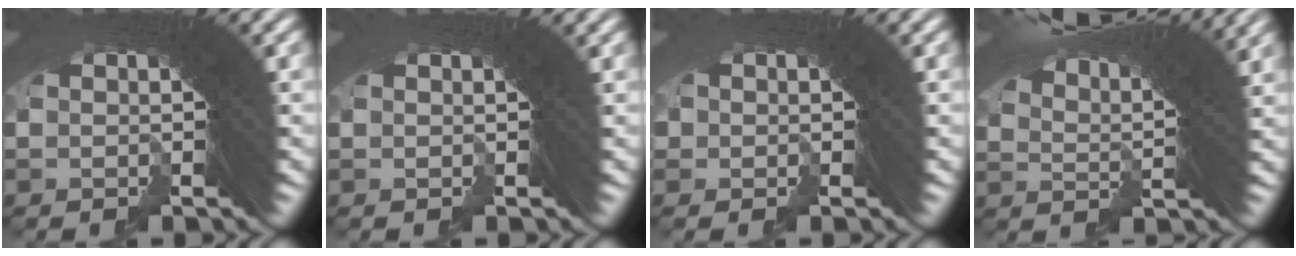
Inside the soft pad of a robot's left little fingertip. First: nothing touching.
{"total": 1.1, "force": [0.8, -0.5, 0.3], "torque": [-0.004, 0.004, 0.014]}
{"total": 1.4, "force": [-0.9, 1.0, -0.1], "torque": [0.011, 0.001, -0.015]}
{"total": 10.5, "force": [7.7, 2.3, 6.9], "torque": [-0.101, 0.033, 0.110]}